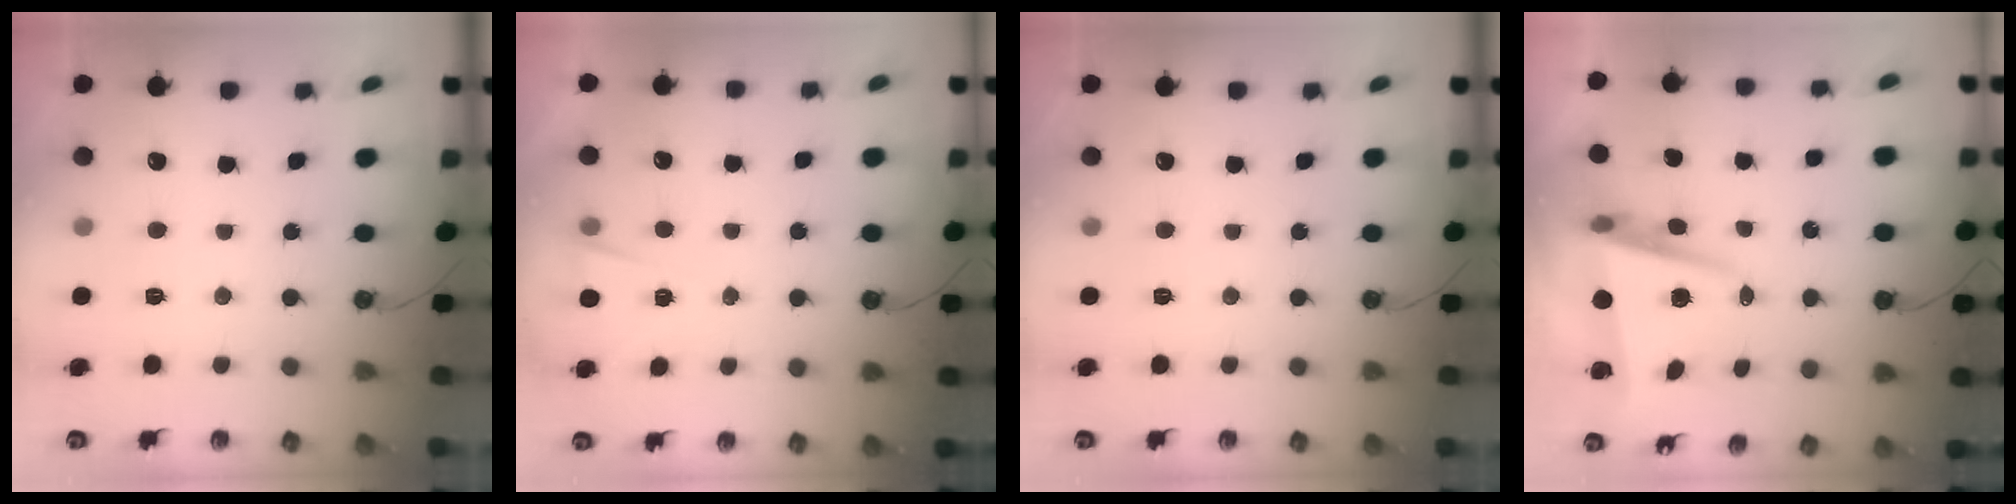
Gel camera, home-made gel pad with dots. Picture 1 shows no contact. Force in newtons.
{"total": 1.5, "press": 1.3, "slide": 0.8}
{"total": 0.0}
{"total": 8.3, "press": 8.1, "slide": 2.0}